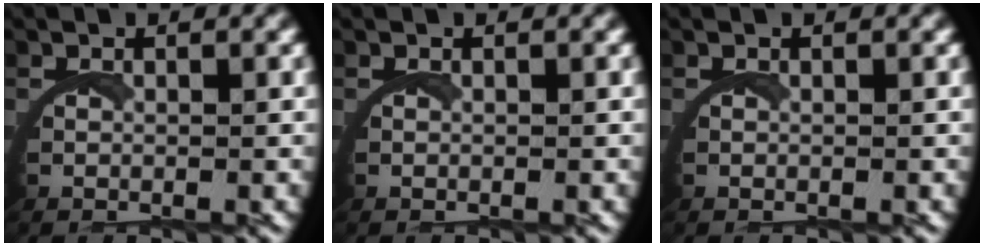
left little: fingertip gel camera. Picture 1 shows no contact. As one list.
[{"total": 0.0}, {"total": 0.0}]